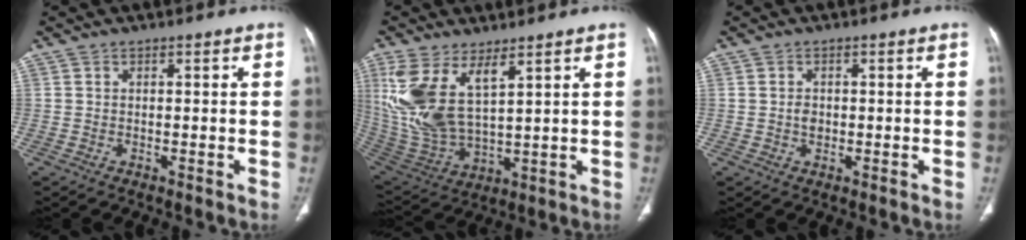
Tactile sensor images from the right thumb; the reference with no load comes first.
{"total": 14.8, "force": [6.4, 6.5, 11.6], "torque": [-0.252, -0.025, 0.148]}
{"total": 1.7, "force": [0.0, 1.3, 1.1], "torque": [-0.016, 0.001, 0.000]}